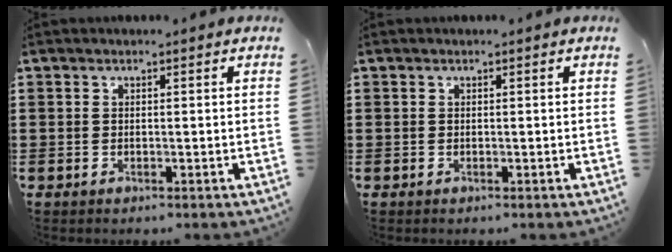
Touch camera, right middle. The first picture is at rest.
{"total": 0.0}